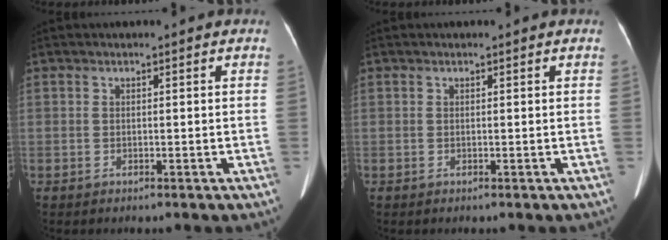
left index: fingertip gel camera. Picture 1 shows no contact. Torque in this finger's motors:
{"motor_torque": [0.12, 0.02, 0.05, -0.01]}